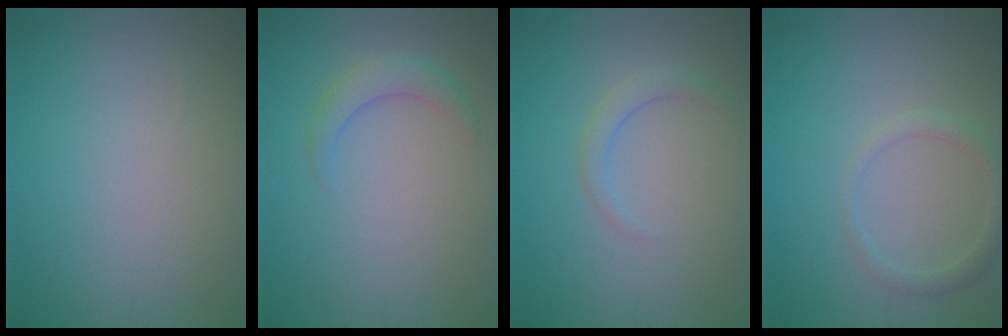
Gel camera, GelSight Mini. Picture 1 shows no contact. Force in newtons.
{"total": 2.0, "press": 2.0, "slide": 0.1}
{"total": 1.5, "press": 1.5, "slide": 0.1}
{"total": 1.7, "press": 1.7, "slide": 0.1}